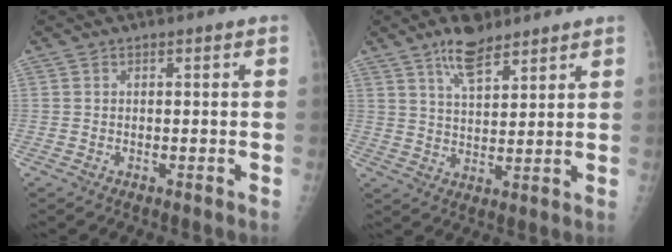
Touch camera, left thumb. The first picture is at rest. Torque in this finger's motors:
{"motor_torque": [0.36, -0.34, 0.76, -0.55, 0.05]}